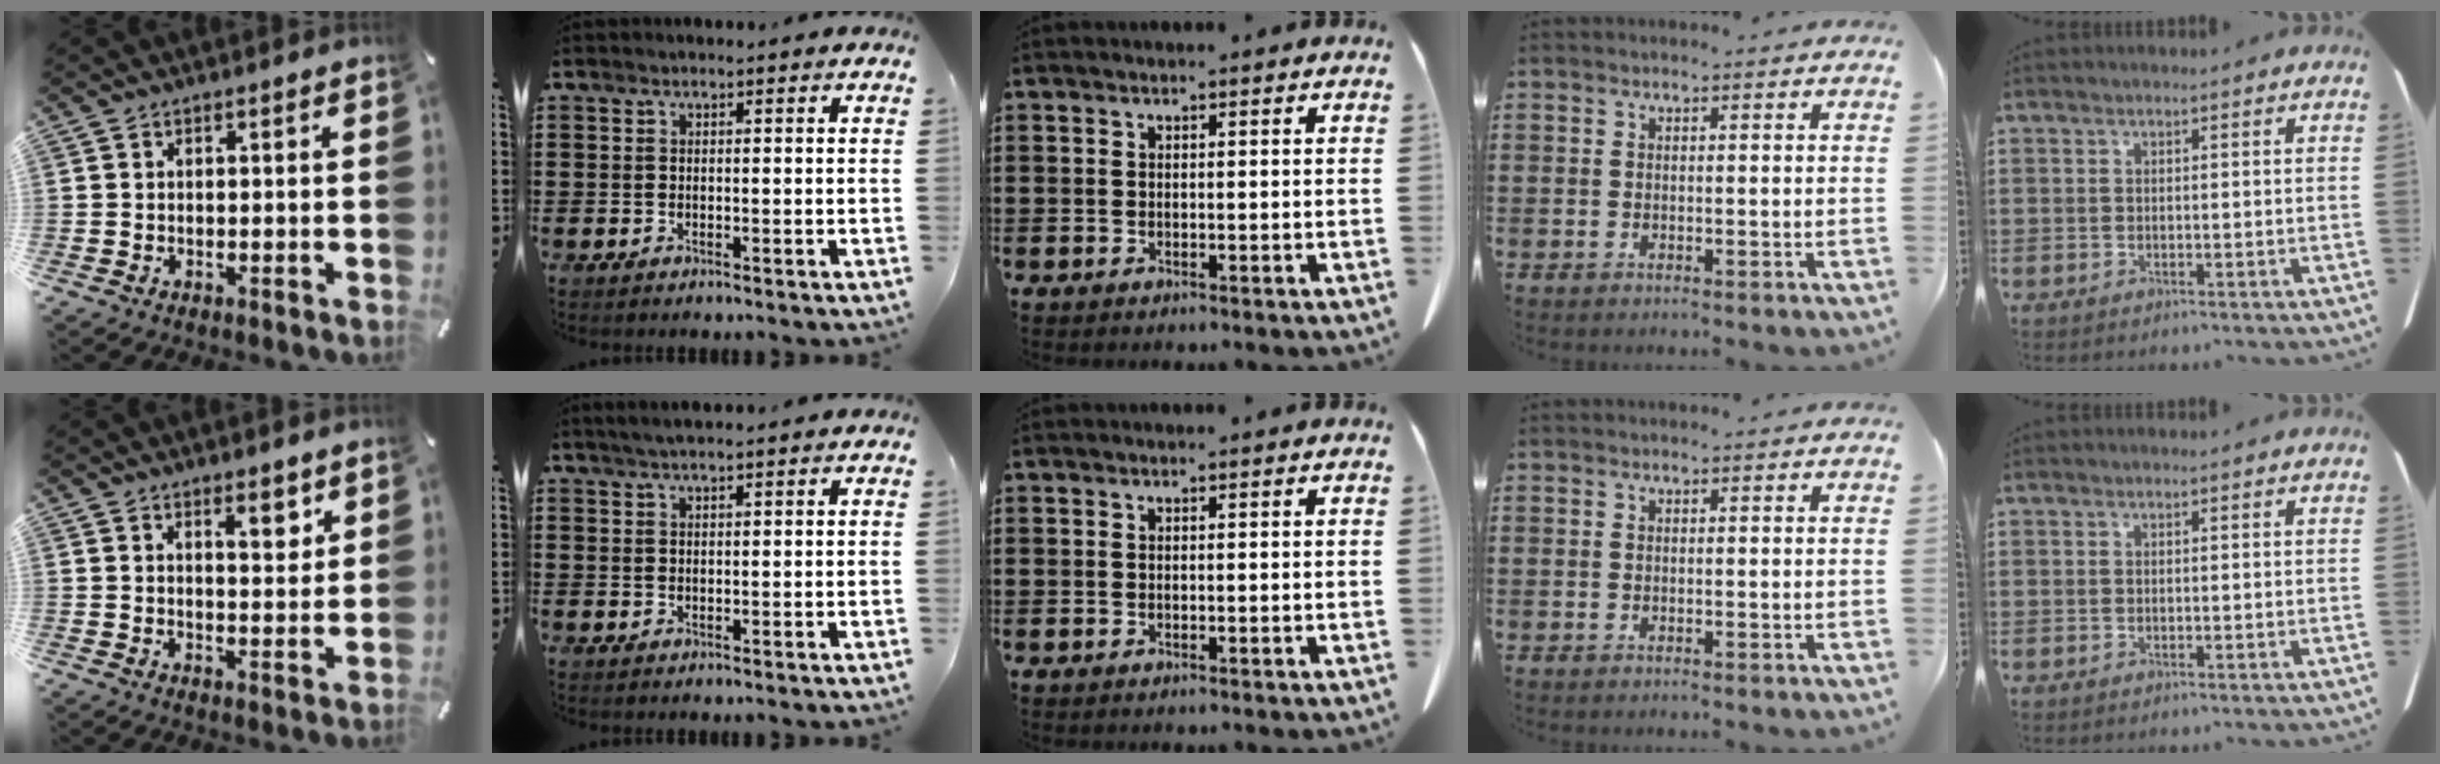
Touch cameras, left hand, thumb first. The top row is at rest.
{"thumb": {"total": 5.3, "force": [3.5, 2.2, 3.3], "torque": [-0.033, -0.021, 0.054]}, "index": {"total": 1.8, "force": [1.5, 0.1, 1.0], "torque": [-0.021, 0.002, 0.028]}}